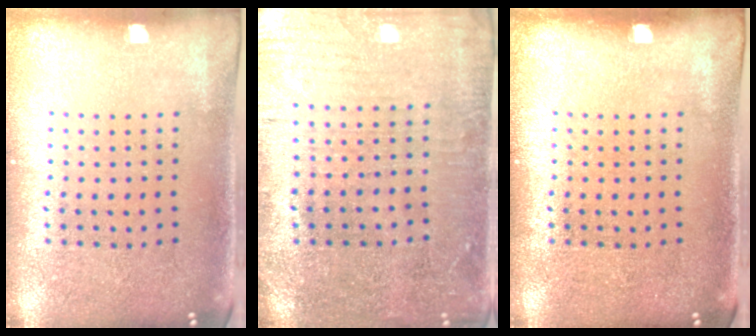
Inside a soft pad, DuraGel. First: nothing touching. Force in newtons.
{"total": 0.9, "press": 0.7, "slide": 0.6}
{"total": 0.0}